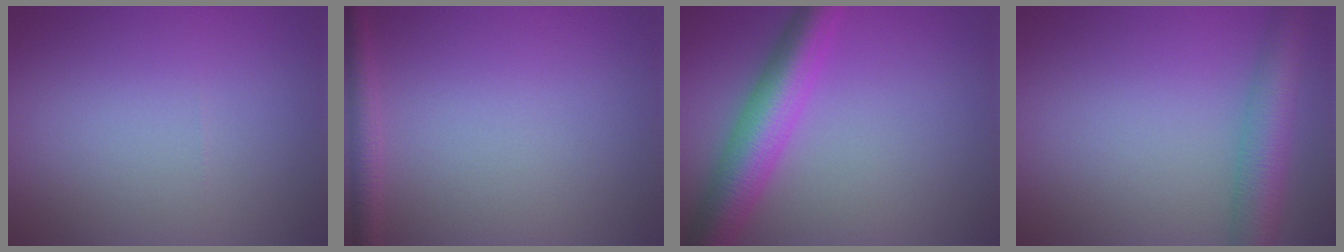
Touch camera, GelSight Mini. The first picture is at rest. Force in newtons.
{"total": 1.7, "press": 1.7, "slide": 0.1}
{"total": 6.5, "press": 6.5, "slide": 0.2}
{"total": 5.4, "press": 5.4, "slide": 0.3}